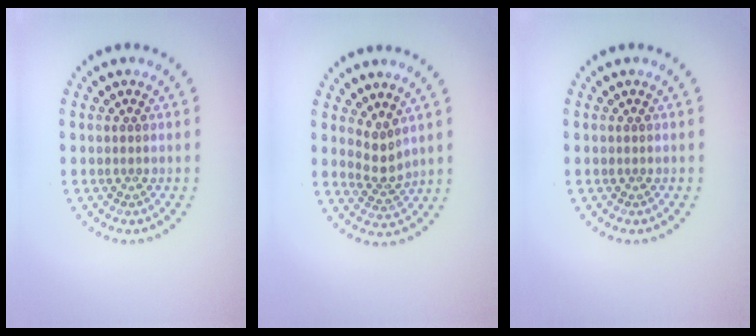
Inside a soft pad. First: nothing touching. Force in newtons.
{"total": 2.3, "press": 1.7, "slide": 1.6}
{"total": 0.0}